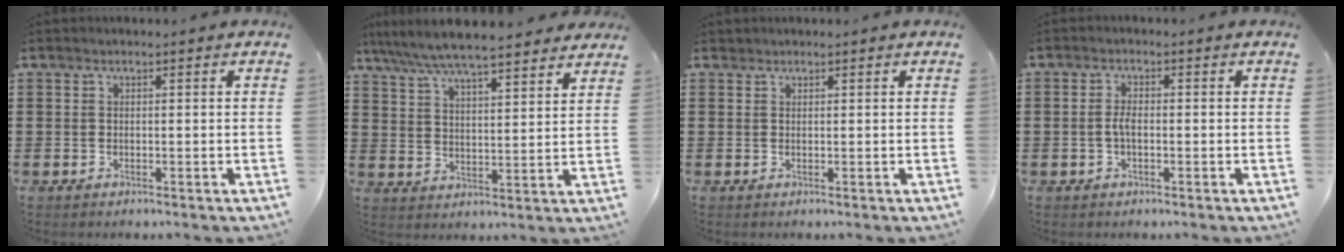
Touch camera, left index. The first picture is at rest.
{"total": 7.1, "force": [6.6, 0.4, 2.7], "torque": [-0.078, -0.029, 0.116]}
{"total": 0.6, "force": [0.5, 0.3, 0.0], "torque": [-0.002, 0.002, 0.011]}
{"total": 2.4, "force": [-0.3, 1.0, 2.1], "torque": [-0.049, -0.001, -0.009]}